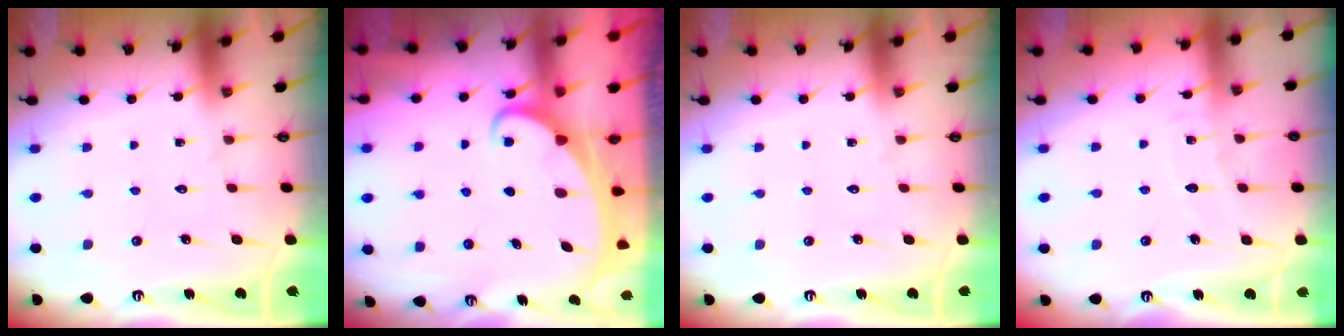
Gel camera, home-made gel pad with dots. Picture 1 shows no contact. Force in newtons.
{"total": 2.3, "press": 2.3, "slide": 0.3}
{"total": 0.0}
{"total": 3.7, "press": 3.7, "slide": 0.3}